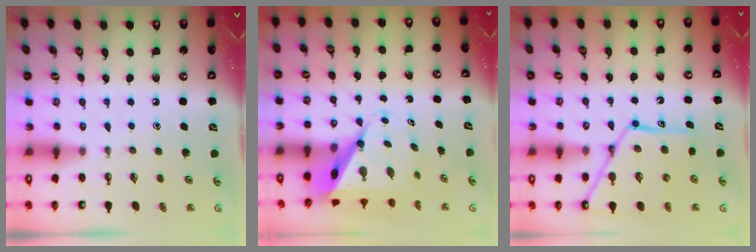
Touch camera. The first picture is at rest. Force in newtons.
{"total": 10.0, "press": 9.9, "slide": 0.9}
{"total": 15.4, "press": 15.3, "slide": 1.5}